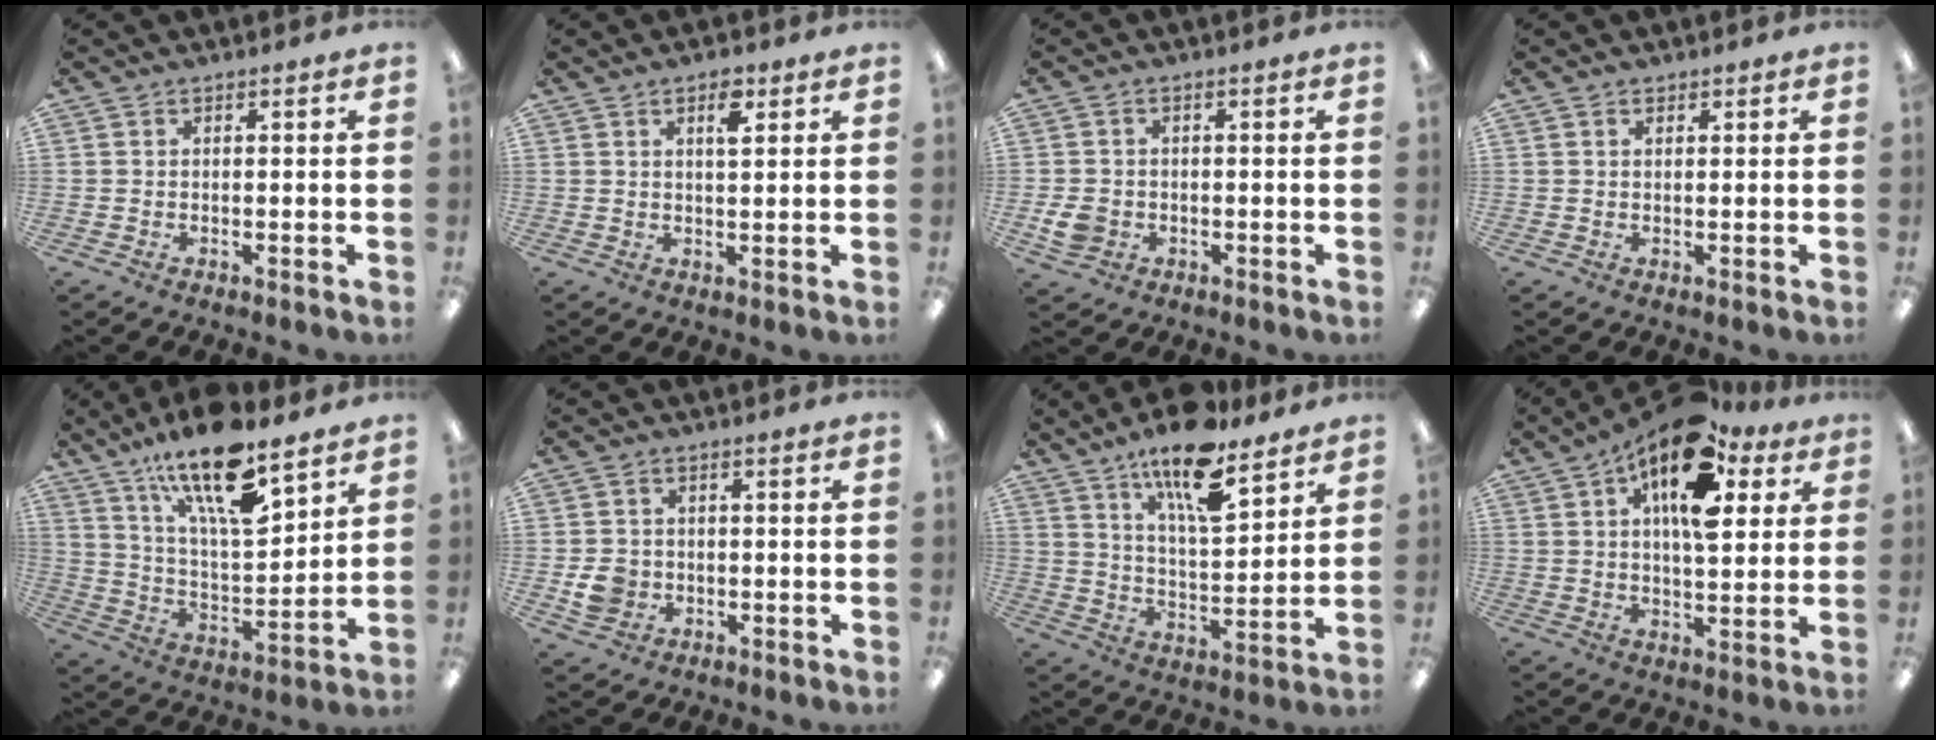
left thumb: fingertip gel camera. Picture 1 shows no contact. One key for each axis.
{"total": 4.0, "fx": 2.3, "fy": 1.5, "fz": 2.9, "tx": -0.033, "ty": -0.008, "tz": 0.032}
{"total": 4.1, "fx": -0.9, "fy": 3.4, "fz": 2.0, "tx": -0.038, "ty": 0.000, "tz": -0.019}
{"total": 1.0, "fx": 0.7, "fy": 0.6, "fz": 0.4, "tx": -0.008, "ty": 0.002, "tz": 0.012}
{"total": 19.9, "fx": 13.8, "fy": 6.3, "fz": 12.9, "tx": -0.219, "ty": -0.079, "tz": 0.231}
{"total": 5.3, "fx": -1.0, "fy": 4.7, "fz": 2.2, "tx": -0.028, "ty": 0.004, "tz": -0.017}
{"total": 15.8, "fx": 11.5, "fy": 4.8, "fz": 9.7, "tx": -0.160, "ty": -0.062, "tz": 0.192}
{"total": 17.2, "fx": 8.6, "fy": 8.3, "fz": 12.4, "tx": -0.188, "ty": -0.029, "tz": 0.143}